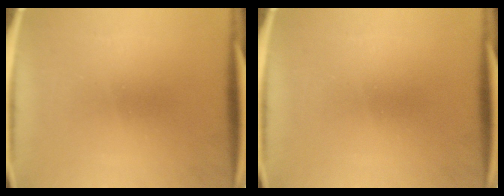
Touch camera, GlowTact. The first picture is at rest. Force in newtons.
{"total": 0.0}